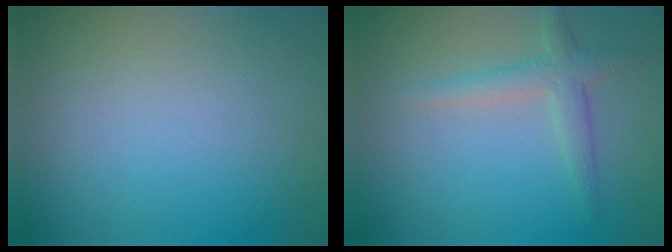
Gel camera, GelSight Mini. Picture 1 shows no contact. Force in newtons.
{"total": 2.5, "press": 2.5, "slide": 0.1}